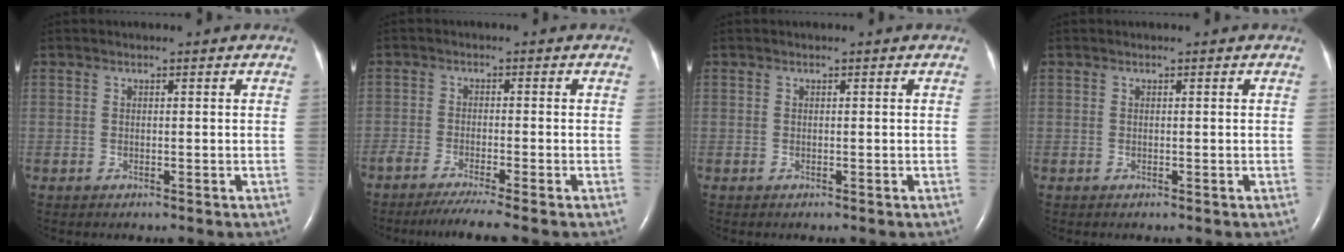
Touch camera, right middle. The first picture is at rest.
{"total": 5.9, "force": [-4.8, -0.6, 3.4], "torque": [-0.050, -0.016, -0.081]}
{"total": 0.0}
{"total": 0.0}